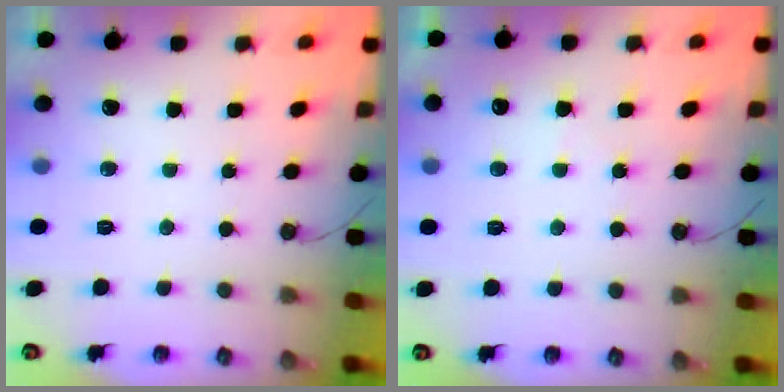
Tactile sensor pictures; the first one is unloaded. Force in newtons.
{"total": 3.8, "press": 3.8, "slide": 0.6}